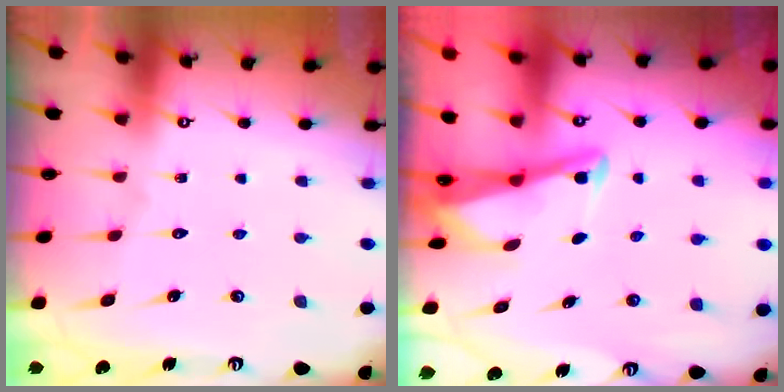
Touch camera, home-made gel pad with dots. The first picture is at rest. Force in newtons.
{"total": 2.8, "press": 2.8, "slide": 0.4}